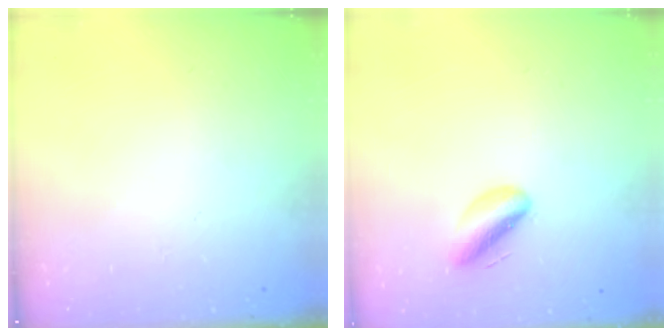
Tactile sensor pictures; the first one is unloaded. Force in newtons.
{"total": 6.1, "press": 5.9, "slide": 1.8}